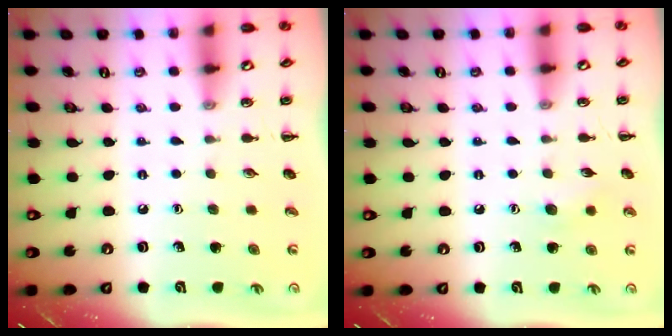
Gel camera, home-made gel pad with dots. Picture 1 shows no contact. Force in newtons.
{"total": 5.6, "press": 5.5, "slide": 1.4}